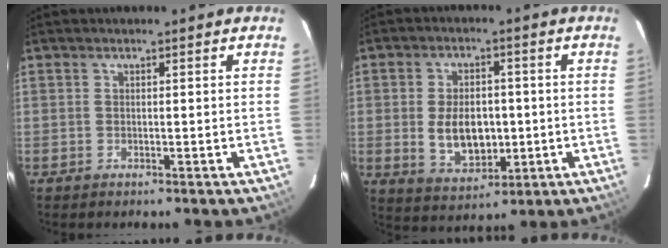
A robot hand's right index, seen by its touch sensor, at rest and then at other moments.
{"total": 9.5, "force": [-0.8, 5.9, 7.4], "torque": [-0.146, -0.004, 0.000]}